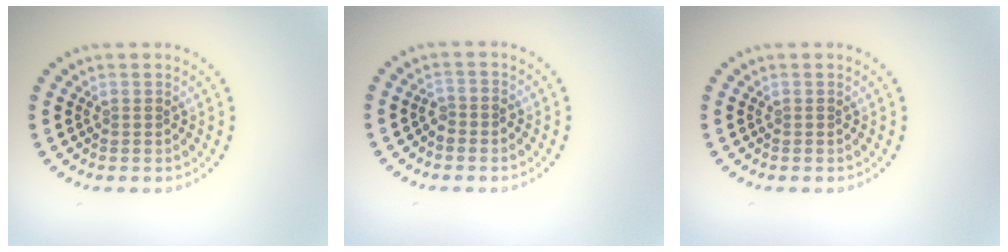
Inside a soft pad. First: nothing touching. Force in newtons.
{"total": 1.1, "press": 1.1, "slide": 0.4}
{"total": 0.0}